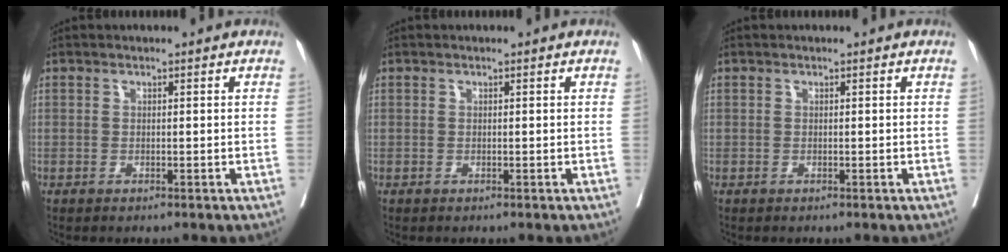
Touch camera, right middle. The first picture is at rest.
{"total": 0.0}
{"total": 0.0}